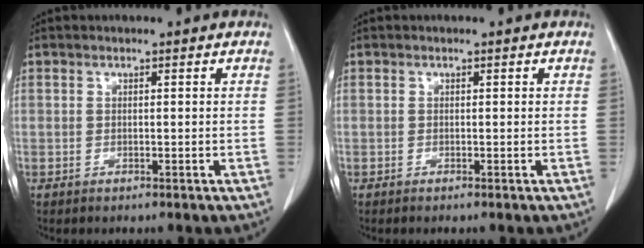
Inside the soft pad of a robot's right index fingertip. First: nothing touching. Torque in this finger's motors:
{"motor_torque": [0.02, -0.06, -0.04, 0.01]}